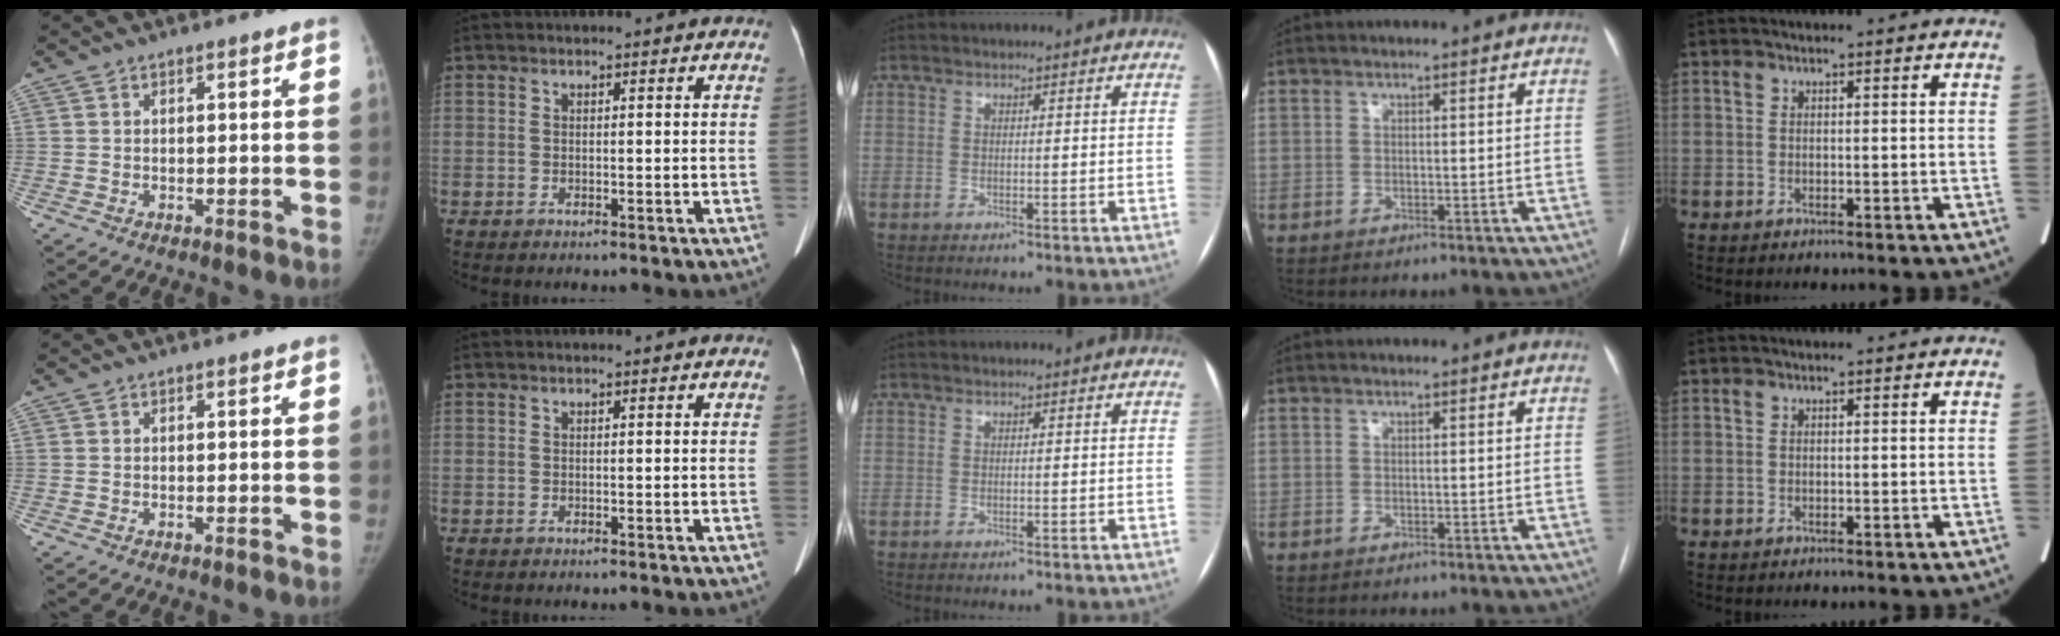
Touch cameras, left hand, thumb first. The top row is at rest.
{}